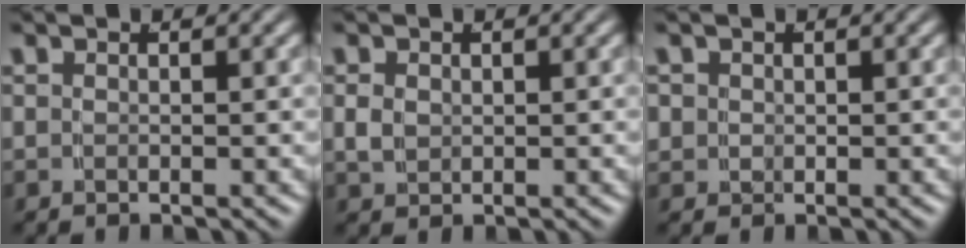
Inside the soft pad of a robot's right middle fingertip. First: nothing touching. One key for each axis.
{"total": 1.5, "fx": 0.3, "fy": 1.2, "fz": 0.9, "tx": -0.023, "ty": -0.002, "tz": 0.009}
{"total": 2.1, "fx": 0.1, "fy": 2.0, "fz": 0.6, "tx": -0.023, "ty": -0.012, "tz": 0.004}